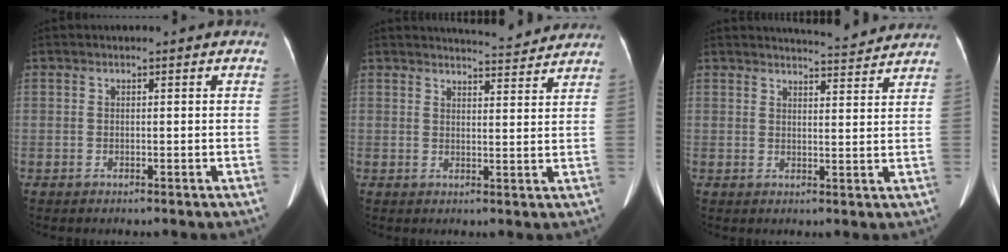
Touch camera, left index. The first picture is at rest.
{"total": 7.2, "force": [7.1, 0.1, 1.1], "torque": [-0.023, 0.001, 0.085]}
{"total": 7.1, "force": [7.0, -0.1, 1.2], "torque": [-0.026, 0.001, 0.084]}